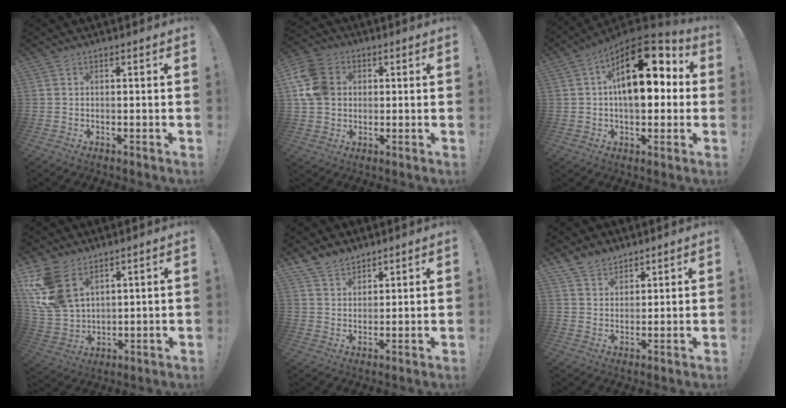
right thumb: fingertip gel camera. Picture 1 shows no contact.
{"total": 12.2, "force": [2.0, 10.0, 6.6], "torque": [-0.128, 0.008, 0.047]}
{"total": 20.2, "force": [4.1, 11.0, 16.5], "torque": [-0.234, -0.004, 0.067]}
{"total": 14.1, "force": [7.5, 9.0, 7.8], "torque": [-0.168, -0.038, 0.149]}
{"total": 6.9, "force": [5.9, 3.4, 1.5], "torque": [-0.035, -0.037, 0.115]}
{"total": 6.6, "force": [5.5, 3.5, 1.2], "torque": [-0.028, -0.034, 0.108]}